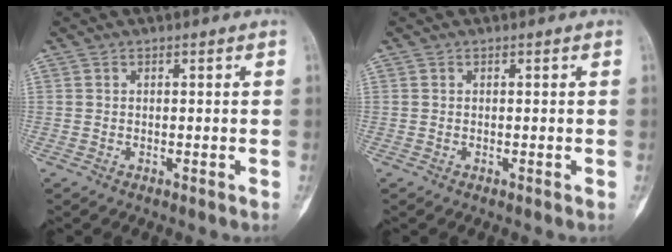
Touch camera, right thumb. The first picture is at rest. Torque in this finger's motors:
{"motor_torque": [0.01, 0.01, -0.08, -0.04, 0.01]}